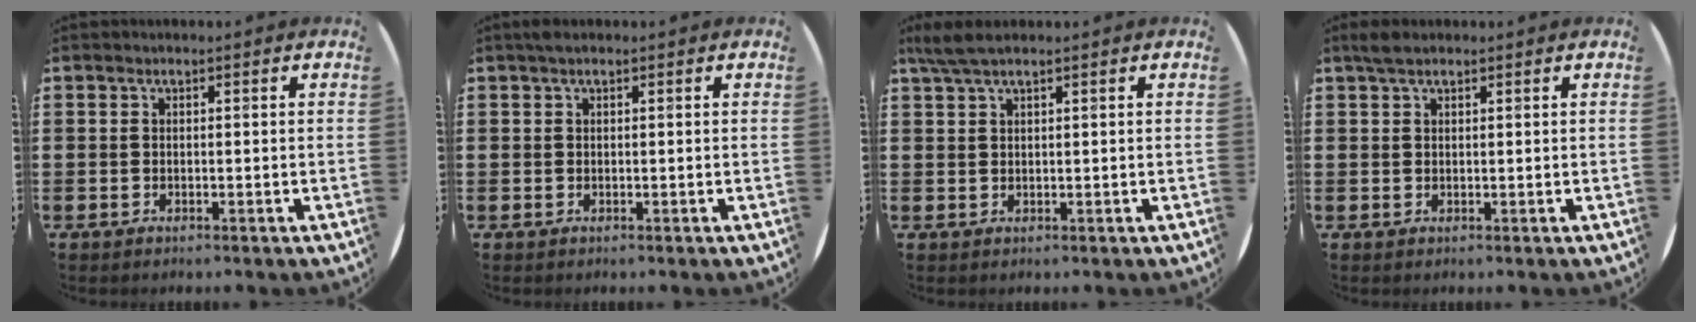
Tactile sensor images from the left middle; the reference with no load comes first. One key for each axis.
{"total": 0.6, "fx": 0.4, "fy": 0.1, "fz": 0.4, "tx": -0.009, "ty": 0.002, "tz": 0.008}
{"total": 2.8, "fx": 2.1, "fy": 0.3, "fz": 1.9, "tx": -0.041, "ty": 0.004, "tz": 0.037}
{"total": 1.9, "fx": 1.4, "fy": 0.6, "fz": 1.1, "tx": -0.024, "ty": 0.005, "tz": 0.026}